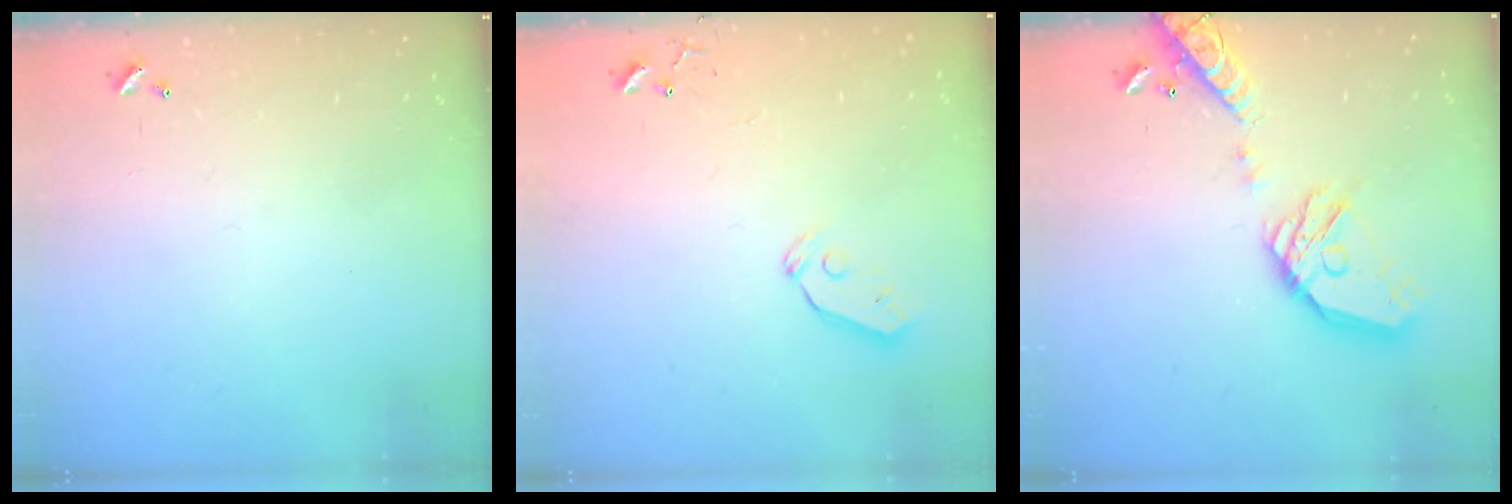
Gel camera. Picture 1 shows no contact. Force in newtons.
{"total": 4.9, "press": 4.8, "slide": 0.9}
{"total": 18.9, "press": 18.8, "slide": 2.4}